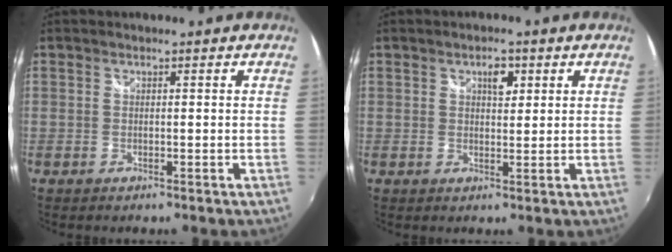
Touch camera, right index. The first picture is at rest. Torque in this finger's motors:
{"motor_torque": [0.37, 0.18, 0.02, 0.02]}